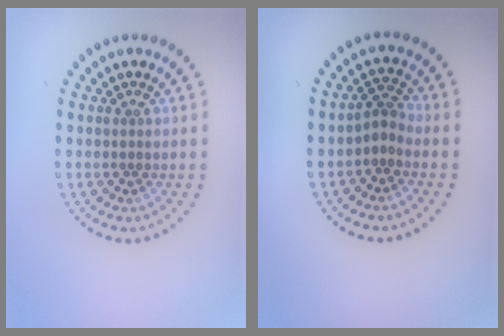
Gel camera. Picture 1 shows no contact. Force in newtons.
{"total": 1.8, "press": 1.2, "slide": 1.3}